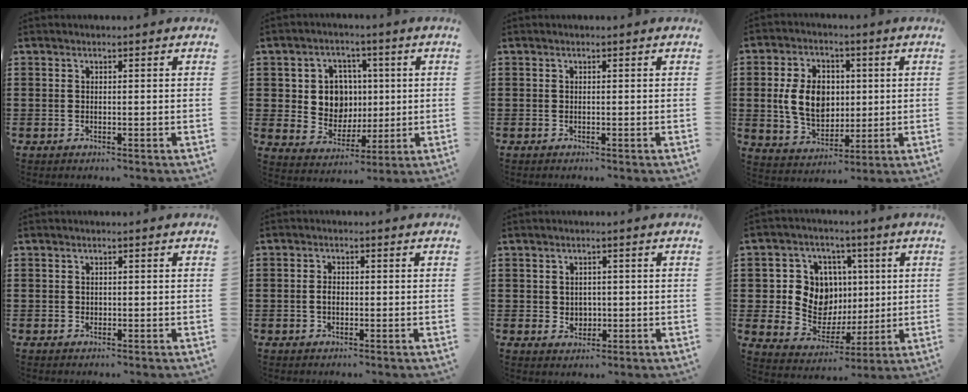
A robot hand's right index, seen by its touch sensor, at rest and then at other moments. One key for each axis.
{"total": 7.3, "fx": 1.3, "fy": 6.5, "fz": 2.9, "tx": -0.070, "ty": 0.015, "tz": 0.021}
{"total": 0.0}
{"total": 9.3, "fx": 1.0, "fy": 6.8, "fz": 6.3, "tx": -0.146, "ty": 0.014, "tz": 0.014}
{"total": 0.6, "fx": 0.1, "fy": 0.6, "fz": 0.2, "tx": -0.005, "ty": 0.003, "tz": 0.002}
{"total": 1.7, "fx": -0.2, "fy": 1.1, "fz": 1.3, "tx": -0.026, "ty": 0.006, "tz": -0.005}
{"total": 1.9, "fx": 0.2, "fy": 1.8, "fz": 0.6, "tx": -0.011, "ty": 0.005, "tz": -0.001}
{"total": 10.5, "fx": 1.3, "fy": 9.5, "fz": 4.4, "tx": -0.107, "ty": 0.009, "tz": 0.031}